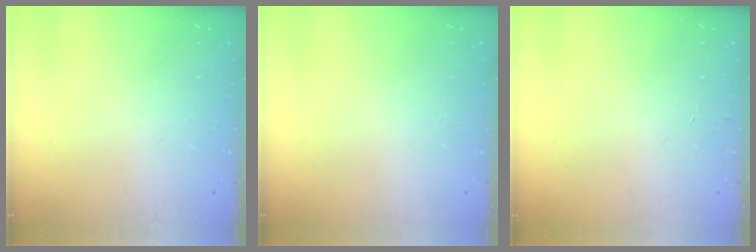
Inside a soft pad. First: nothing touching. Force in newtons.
{"total": 0.0}
{"total": 2.5, "press": 2.5, "slide": 0.2}